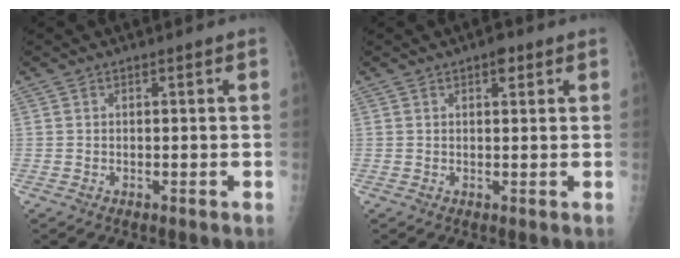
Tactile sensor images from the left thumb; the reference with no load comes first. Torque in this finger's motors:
{"motor_torque": [0.29, 0.10, 0.23, 0.04, 0.03]}